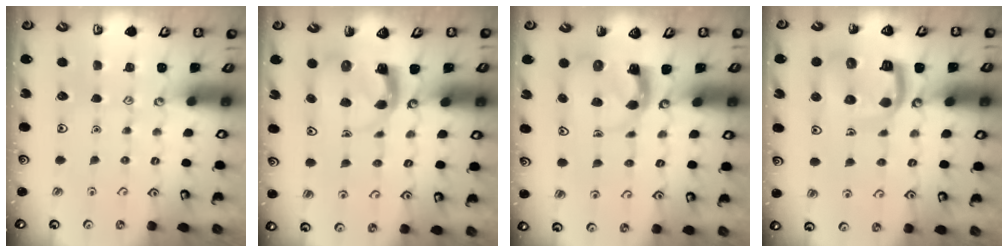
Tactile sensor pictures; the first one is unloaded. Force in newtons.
{"total": 3.9, "press": 3.9, "slide": 0.2}
{"total": 3.8, "press": 3.8, "slide": 0.6}
{"total": 10.9, "press": 10.9, "slide": 1.2}